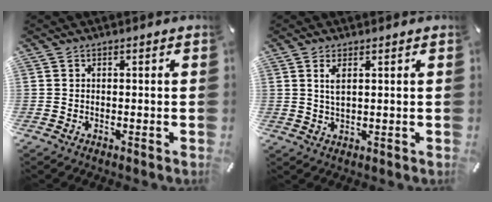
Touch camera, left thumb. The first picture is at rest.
{"total": 3.0, "force": [1.2, 1.0, 2.5], "torque": [-0.062, 0.001, 0.019]}